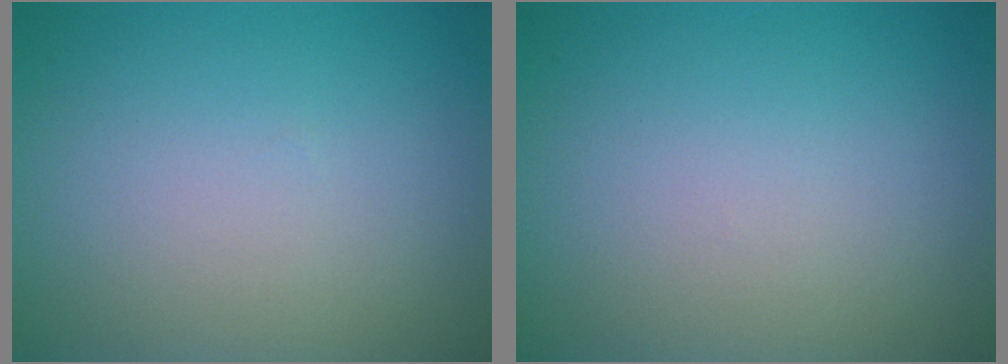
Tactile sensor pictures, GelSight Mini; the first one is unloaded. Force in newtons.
{"total": 0.0}